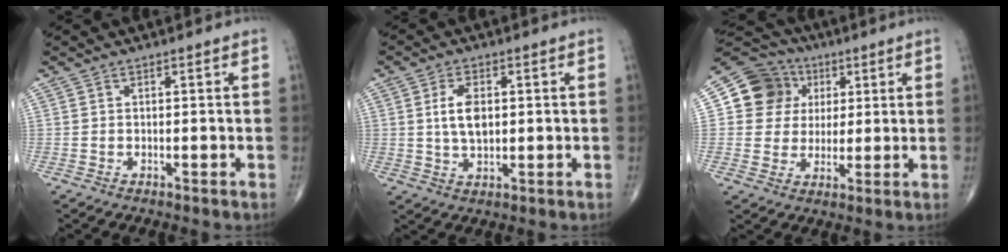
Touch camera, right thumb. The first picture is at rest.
{"total": 5.9, "force": [0.8, 3.2, 4.9], "torque": [-0.090, -0.004, 0.015]}
{"total": 11.7, "force": [3.0, 10.7, 3.5], "torque": [-0.030, 0.007, 0.046]}